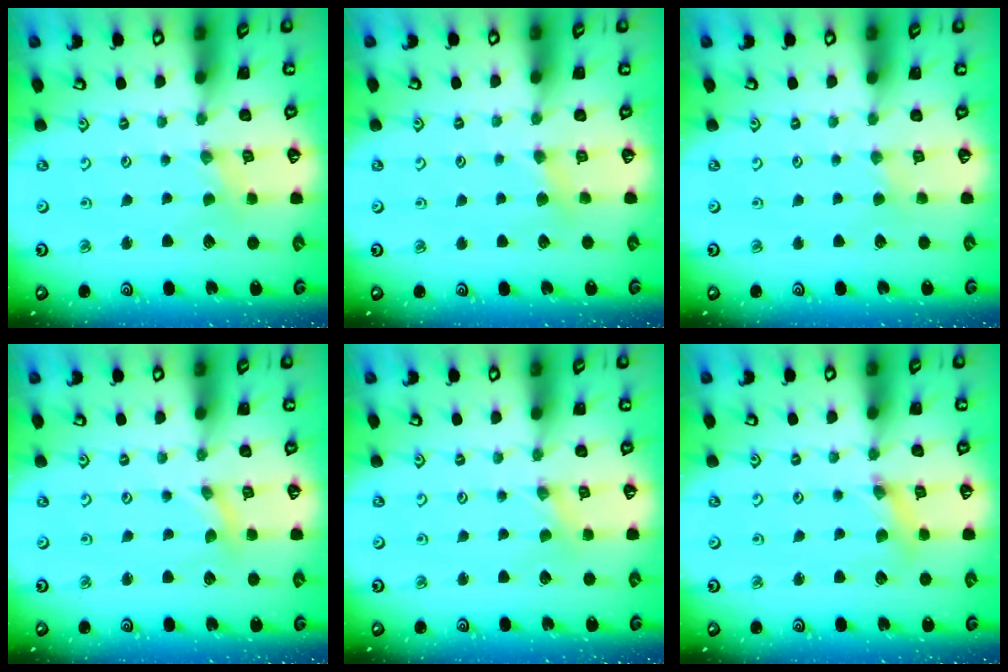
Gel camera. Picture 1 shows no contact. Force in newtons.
{"total": 3.0, "press": 3.0, "slide": 0.4}
{"total": 1.7, "press": 1.6, "slide": 0.4}
{"total": 0.0}
{"total": 0.0}
{"total": 3.8, "press": 3.7, "slide": 0.6}